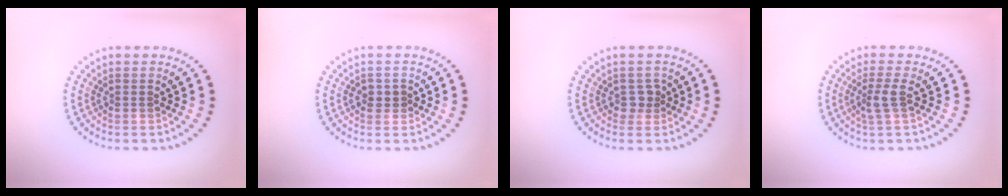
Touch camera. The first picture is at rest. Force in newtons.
{"total": 1.3, "press": 1.2, "slide": 0.5}
{"total": 1.4, "press": 1.1, "slide": 0.8}
{"total": 1.9, "press": 1.4, "slide": 1.2}